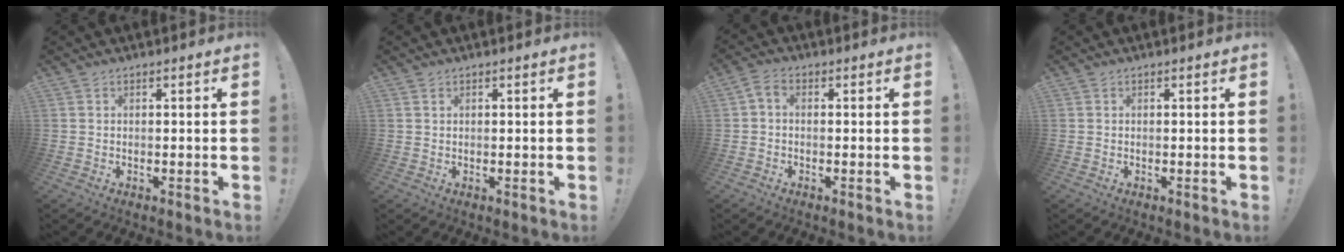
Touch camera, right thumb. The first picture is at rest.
{"total": 0.7, "force": [0.5, 0.3, 0.3], "torque": [-0.008, 0.002, 0.010]}
{"total": 2.4, "force": [-0.4, 1.5, 1.9], "torque": [-0.038, 0.008, -0.006]}
{"total": 0.0}